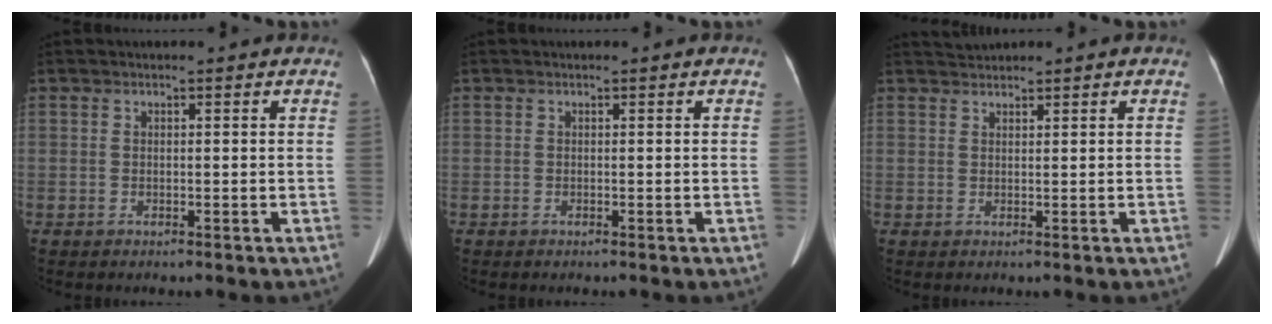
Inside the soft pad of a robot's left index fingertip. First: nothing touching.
{"total": 0.0}
{"total": 1.5, "force": [1.5, 0.0, -0.1], "torque": [-0.003, 0.015, 0.032]}